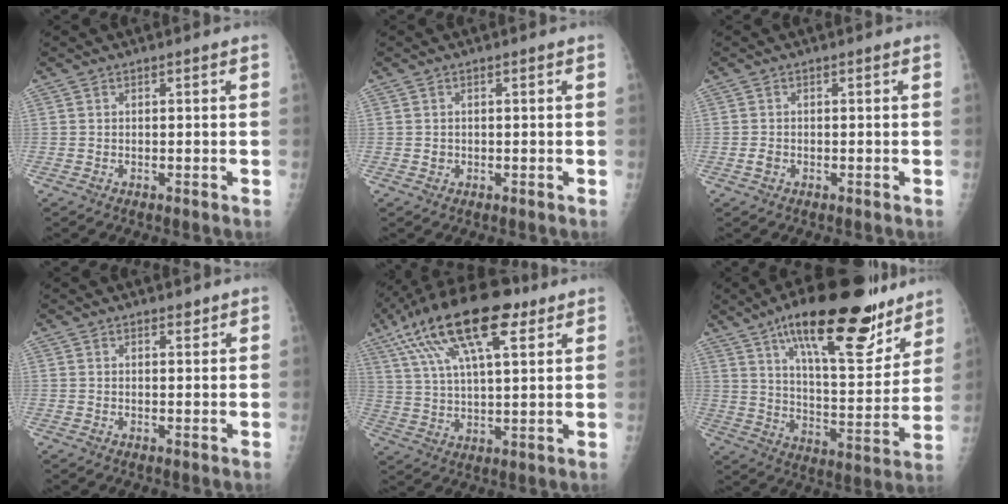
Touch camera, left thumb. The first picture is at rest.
{"total": 0.8, "force": [-0.1, 0.8, 0.2], "torque": [-0.001, 0.001, 0.001]}
{"total": 1.4, "force": [-0.5, 1.1, 0.7], "torque": [-0.012, 0.002, -0.008]}
{"total": 1.3, "force": [1.1, 0.5, 0.5], "torque": [-0.001, -0.007, 0.015]}
{"total": 20.2, "force": [10.5, 7.5, 15.6], "torque": [-0.278, 0.000, 0.183]}
{"total": 24.8, "force": [16.4, 8.2, 16.7], "torque": [-0.209, -0.066, 0.256]}